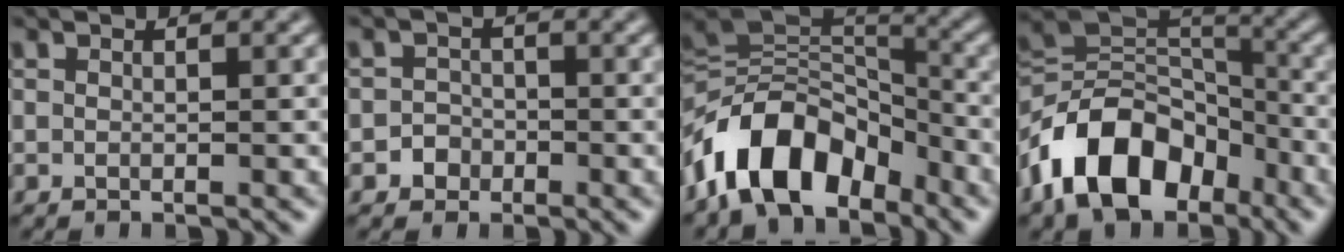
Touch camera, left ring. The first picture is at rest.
{"total": 1.7, "force": [-0.8, 1.5, 0.2], "torque": [0.014, 0.004, -0.019]}
{"total": 10.0, "force": [-5.7, 5.7, 6.0], "torque": [-0.087, 0.015, -0.114]}
{"total": 11.0, "force": [-6.1, 6.7, 6.4], "torque": [-0.103, 0.010, -0.123]}